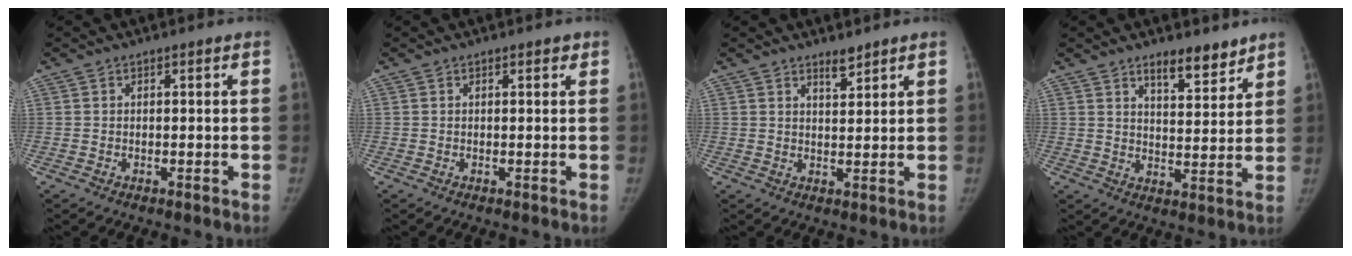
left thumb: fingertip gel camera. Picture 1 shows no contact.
{"total": 0.8, "force": [0.5, 0.4, 0.5], "torque": [-0.004, -0.002, 0.005]}
{"total": 2.5, "force": [2.2, 0.7, 1.1], "torque": [-0.010, -0.021, 0.039]}
{"total": 7.3, "force": [5.6, 2.6, 3.9], "torque": [-0.036, -0.042, 0.087]}